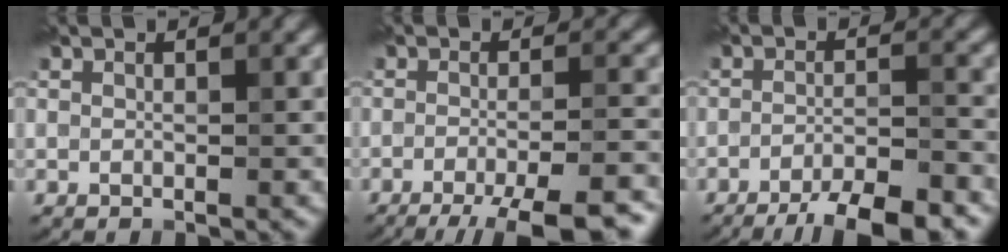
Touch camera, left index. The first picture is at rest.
{"total": 10.7, "force": [-8.1, 2.3, 6.7], "torque": [-0.083, -0.008, -0.103]}
{"total": 7.0, "force": [-5.3, 1.3, 4.5], "torque": [-0.059, -0.005, -0.083]}